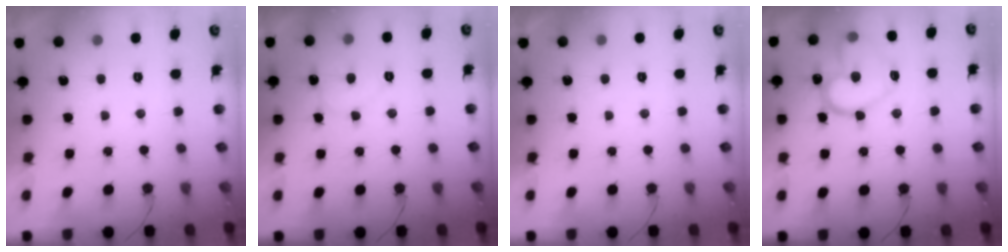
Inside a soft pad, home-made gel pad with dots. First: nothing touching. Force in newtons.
{"total": 6.7, "press": 6.6, "slide": 0.4}
{"total": 1.7, "press": 1.7, "slide": 0.0}
{"total": 15.9, "press": 15.8, "slide": 0.8}